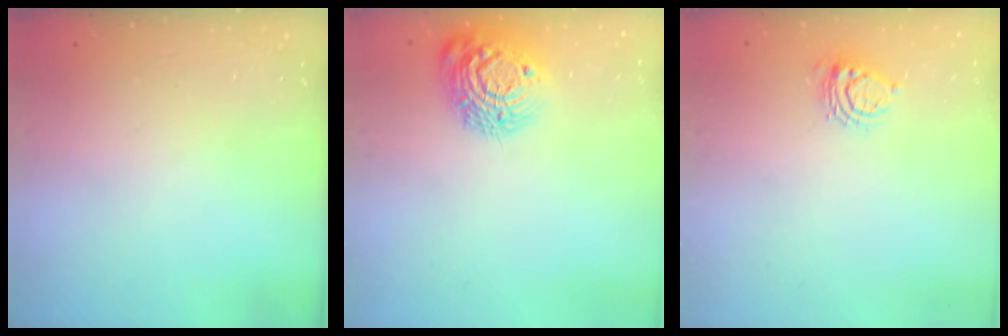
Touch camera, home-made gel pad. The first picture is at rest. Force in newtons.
{"total": 15.6, "press": 15.5, "slide": 1.1}
{"total": 6.2, "press": 6.2, "slide": 0.8}